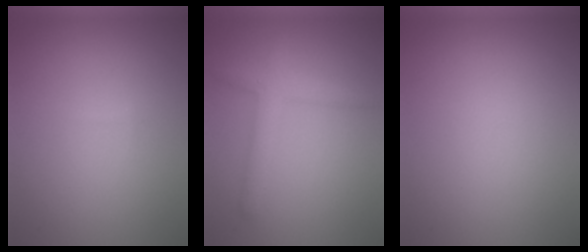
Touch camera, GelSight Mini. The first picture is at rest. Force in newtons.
{"total": 2.9, "press": 2.9, "slide": 0.1}
{"total": 0.0}